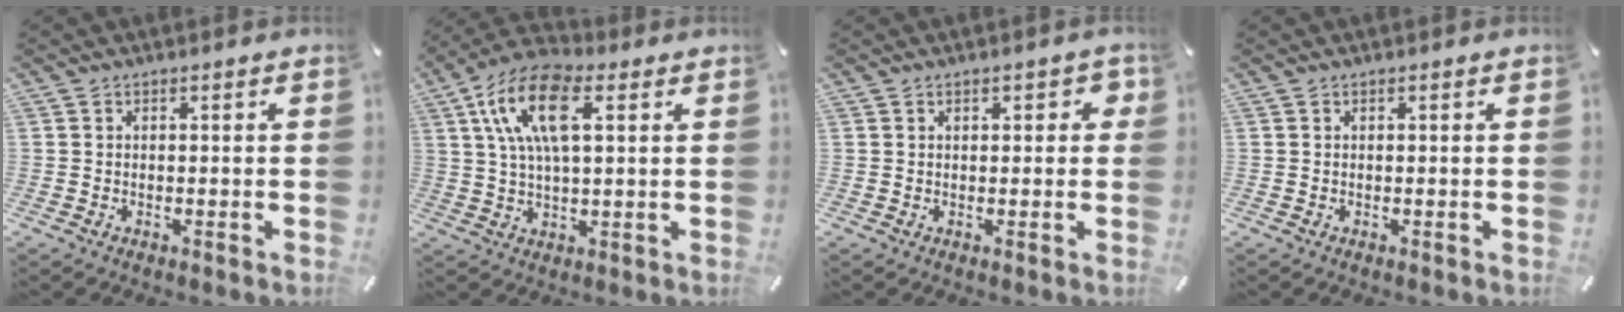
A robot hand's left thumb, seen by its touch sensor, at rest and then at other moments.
{"total": 14.3, "force": [5.0, 7.0, 11.4], "torque": [-0.239, 0.006, 0.086]}
{"total": 2.1, "force": [0.5, 1.4, 1.5], "torque": [-0.014, 0.002, 0.002]}
{"total": 0.0}